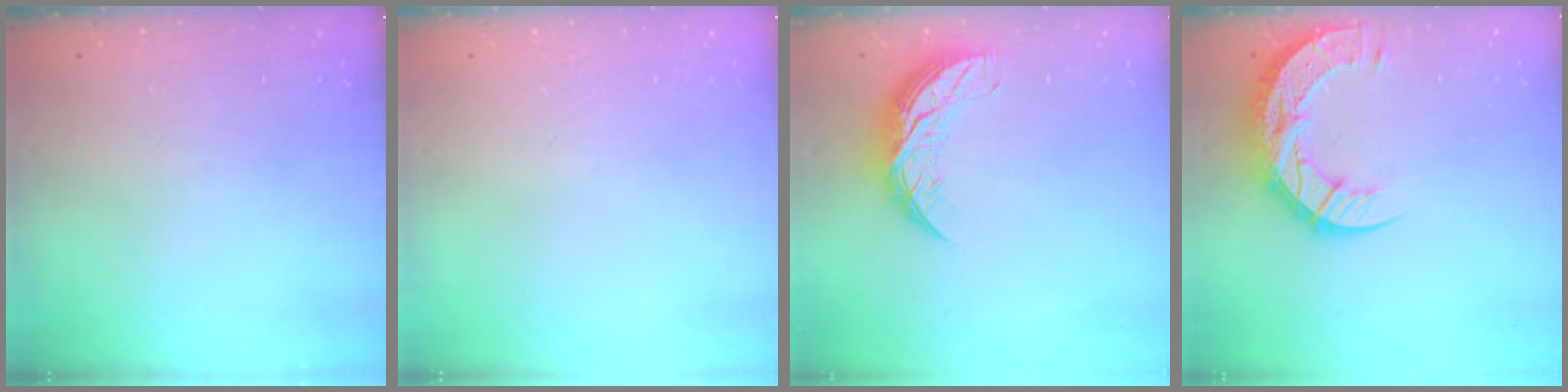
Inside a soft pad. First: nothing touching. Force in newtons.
{"total": 0.0}
{"total": 9.9, "press": 9.9, "slide": 0.5}
{"total": 15.7, "press": 15.6, "slide": 1.2}